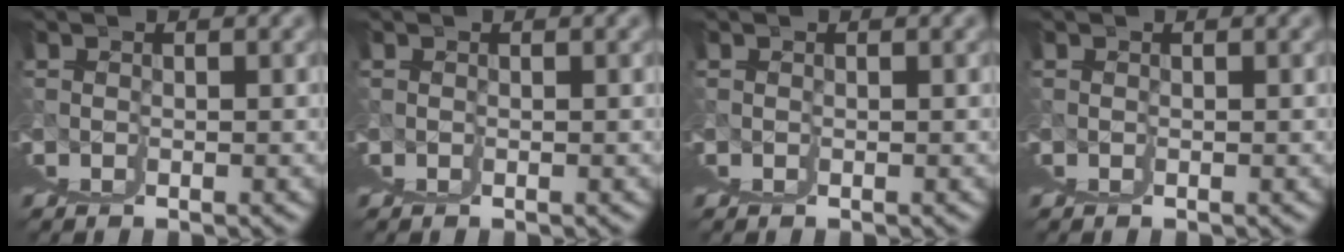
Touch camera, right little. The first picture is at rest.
{"total": 0.0}
{"total": 0.0}
{"total": 0.0}